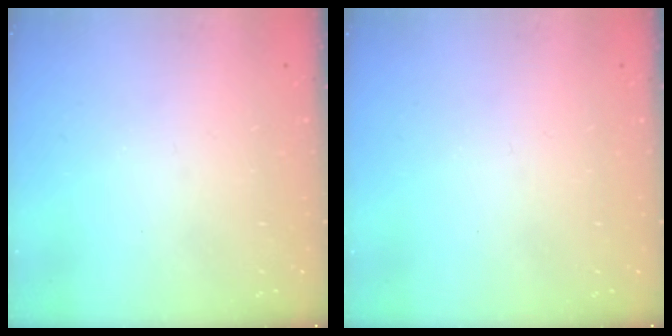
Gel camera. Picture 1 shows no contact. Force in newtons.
{"total": 0.0}